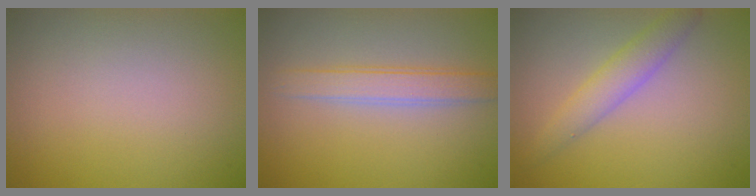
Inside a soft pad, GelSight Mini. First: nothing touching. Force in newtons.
{"total": 2.7, "press": 2.7, "slide": 0.0}
{"total": 2.8, "press": 2.8, "slide": 0.1}